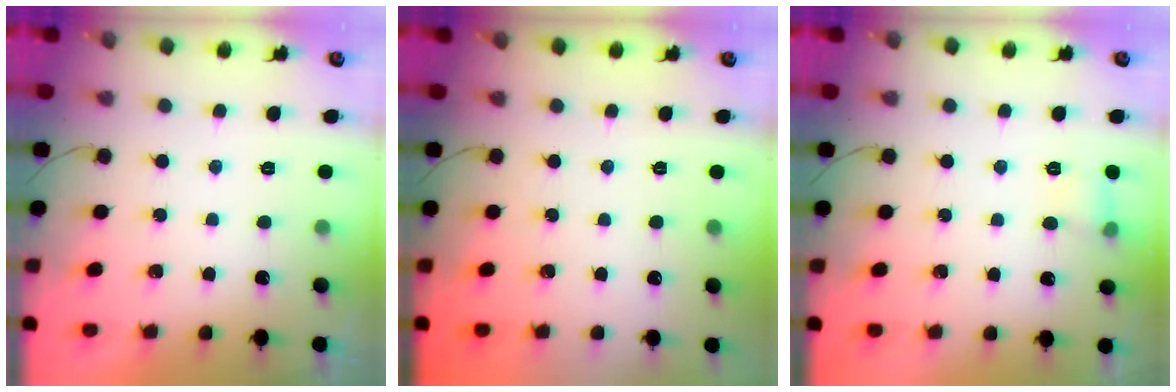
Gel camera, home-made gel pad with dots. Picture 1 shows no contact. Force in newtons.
{"total": 0.0}
{"total": 5.6, "press": 5.4, "slide": 1.7}